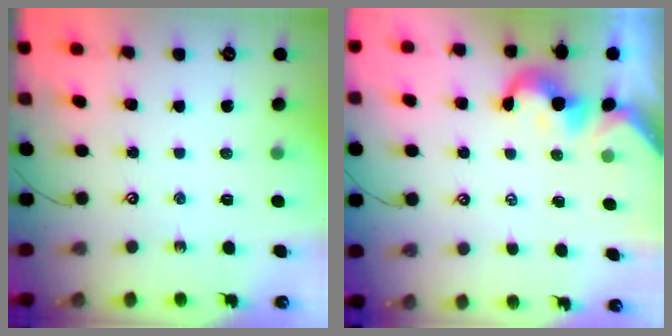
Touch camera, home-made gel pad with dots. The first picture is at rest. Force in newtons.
{"total": 0.0}